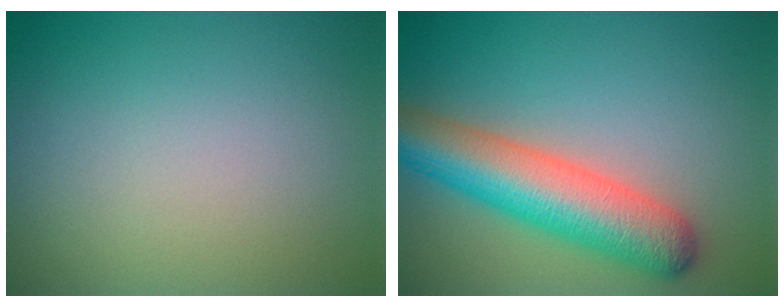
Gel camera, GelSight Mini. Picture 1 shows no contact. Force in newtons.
{"total": 7.9, "press": 7.9, "slide": 0.4}